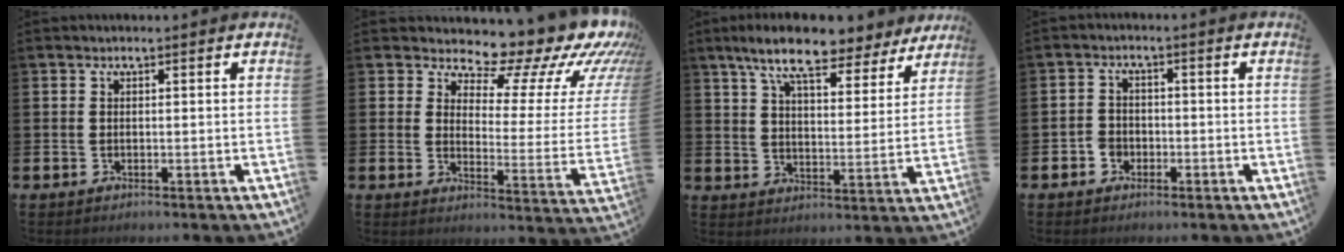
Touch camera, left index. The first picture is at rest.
{"total": 9.4, "force": [8.3, 3.5, 2.6], "torque": [-0.042, -0.090, 0.129]}
{"total": 10.6, "force": [9.1, 2.2, 4.9], "torque": [-0.112, -0.039, 0.159]}
{"total": 2.4, "force": [-1.4, 1.9, 0.2], "torque": [-0.013, 0.005, -0.032]}